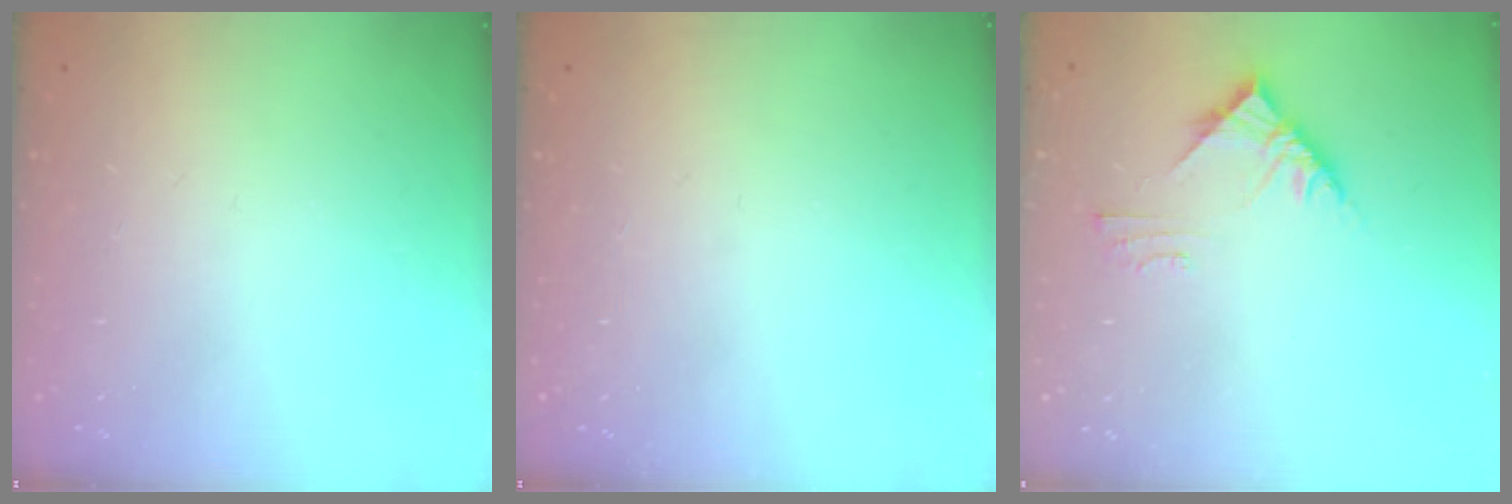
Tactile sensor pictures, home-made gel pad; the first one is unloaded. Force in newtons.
{"total": 0.0}
{"total": 5.3, "press": 5.3, "slide": 0.2}